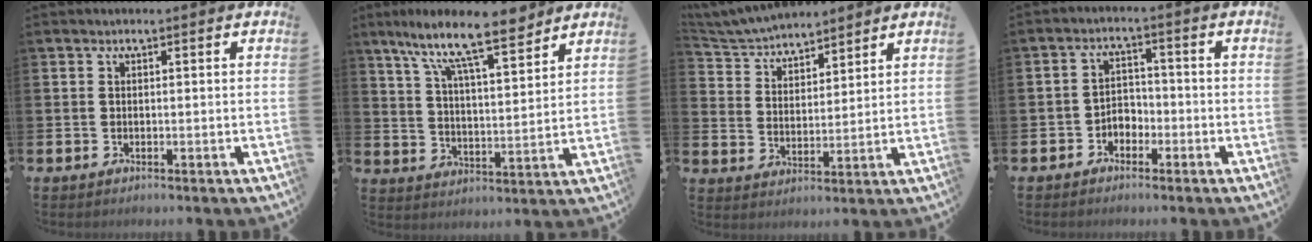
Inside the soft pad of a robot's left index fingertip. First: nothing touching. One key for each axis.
{"total": 11.5, "fx": 9.4, "fy": 2.0, "fz": 6.3, "tx": -0.135, "ty": -0.047, "tz": 0.162}
{"total": 5.3, "fx": 5.2, "fy": 1.2, "fz": 0.5, "tx": -0.035, "ty": -0.031, "tz": 0.091}
{"total": 2.7, "fx": -2.0, "fy": 1.7, "fz": 0.5, "tx": -0.020, "ty": 0.010, "tz": -0.046}